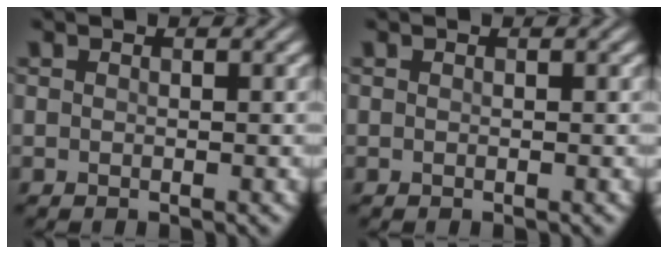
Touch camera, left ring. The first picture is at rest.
{"total": 0.0}